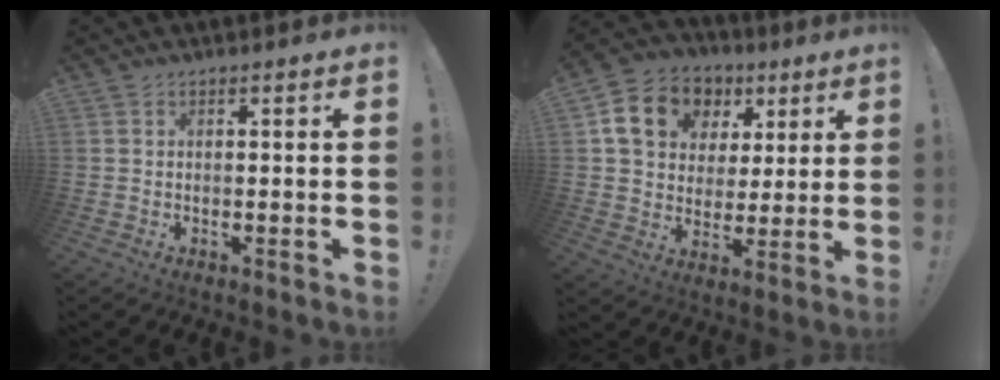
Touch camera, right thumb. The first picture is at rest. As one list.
[{"total": 15.1, "force": [6.5, 11.7, 7.0], "torque": [-0.101, -0.020, 0.131]}]